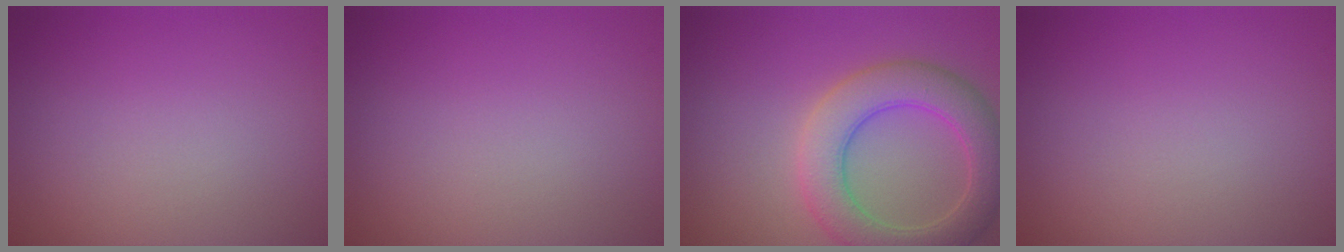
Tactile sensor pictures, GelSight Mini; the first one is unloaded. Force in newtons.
{"total": 0.0}
{"total": 5.6, "press": 5.6, "slide": 0.7}
{"total": 0.0}